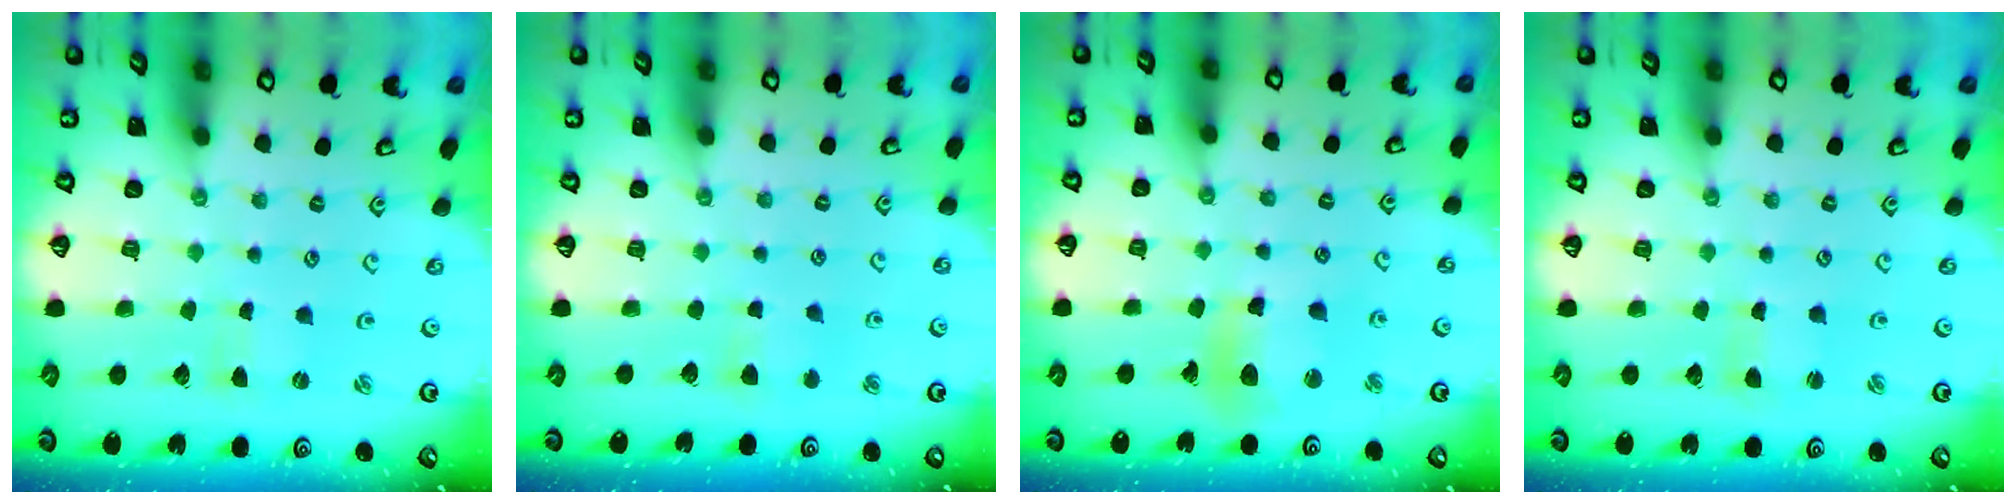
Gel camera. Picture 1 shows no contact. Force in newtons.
{"total": 4.1, "press": 4.0, "slide": 0.6}
{"total": 11.6, "press": 11.4, "slide": 2.2}
{"total": 1.1, "press": 1.0, "slide": 0.2}